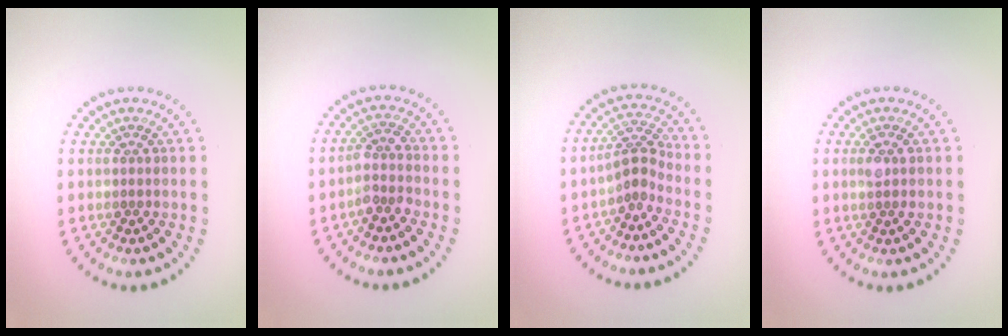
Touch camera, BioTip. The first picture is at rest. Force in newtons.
{"total": 2.0, "press": 1.6, "slide": 1.2}
{"total": 2.4, "press": 1.7, "slide": 1.7}
{"total": 1.3, "press": 1.2, "slide": 0.5}